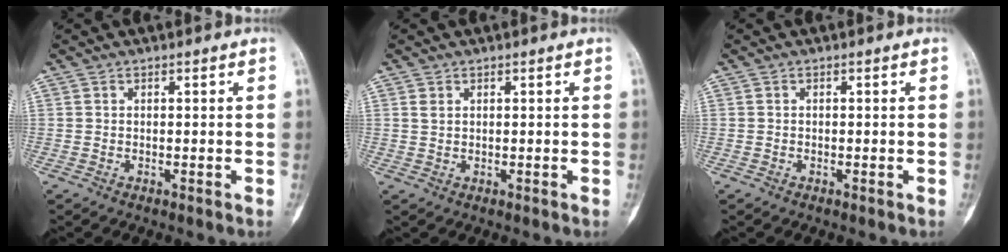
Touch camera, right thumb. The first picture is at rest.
{"total": 1.0, "force": [0.5, 0.7, 0.6], "torque": [-0.011, 0.003, 0.013]}
{"total": 0.0}